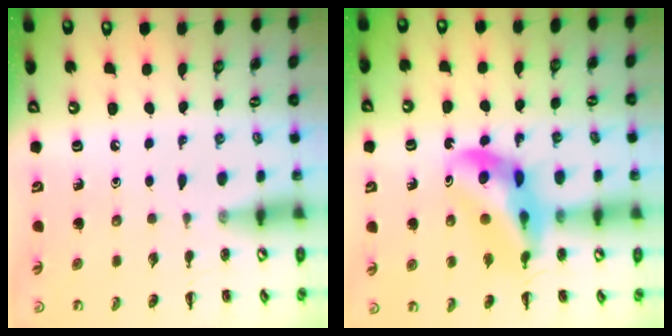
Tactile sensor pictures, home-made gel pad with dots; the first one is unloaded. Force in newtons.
{"total": 12.9, "press": 12.3, "slide": 3.7}